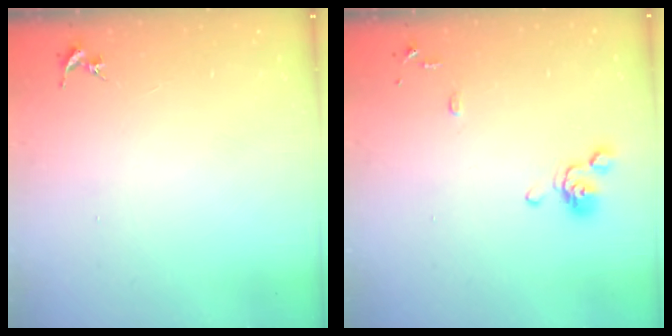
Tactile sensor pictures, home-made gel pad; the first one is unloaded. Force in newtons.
{"total": 9.1, "press": 9.0, "slide": 1.4}